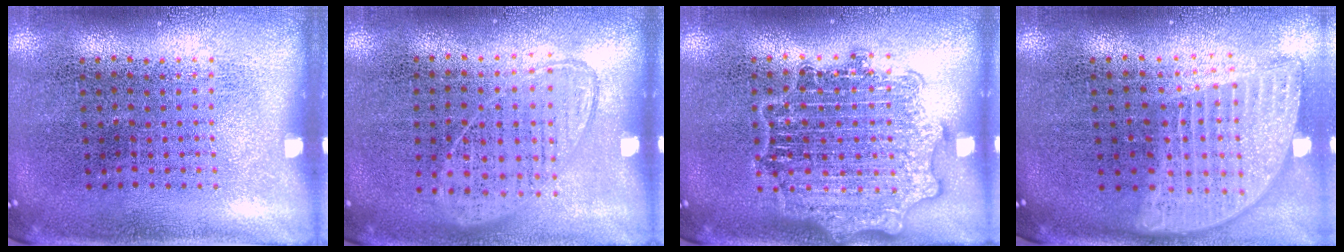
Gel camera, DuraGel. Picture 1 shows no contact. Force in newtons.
{"total": 0.9, "press": 0.8, "slide": 0.4}
{"total": 3.0, "press": 3.0, "slide": 0.5}
{"total": 1.9, "press": 1.6, "slide": 1.2}